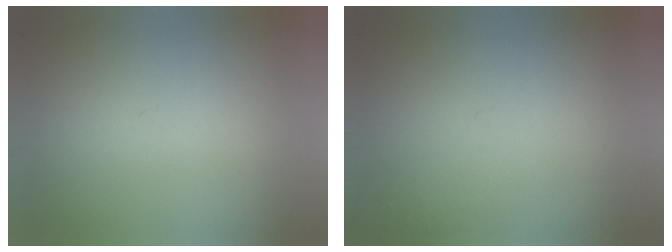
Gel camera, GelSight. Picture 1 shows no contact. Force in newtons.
{"total": 1.1}